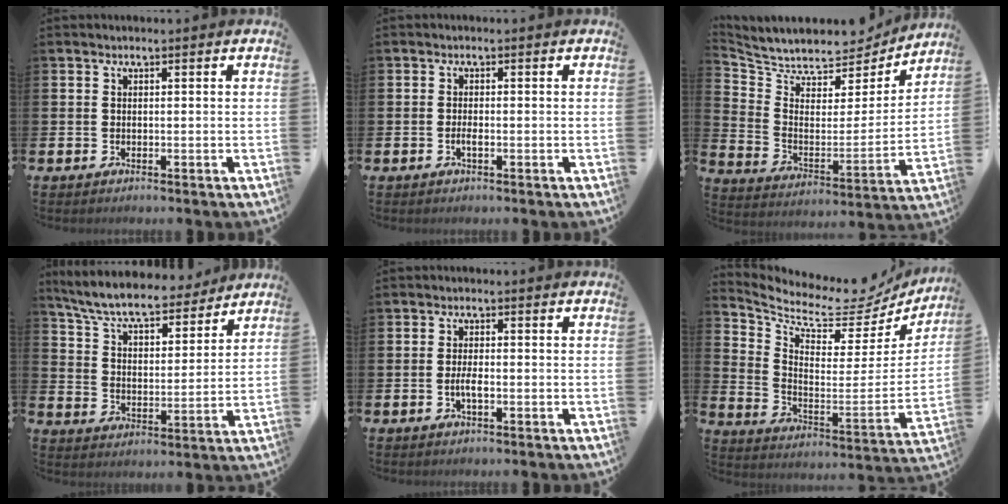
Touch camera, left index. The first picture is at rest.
{"total": 1.0, "force": [-0.4, 0.3, 0.9], "torque": [-0.020, 0.000, -0.006]}
{"total": 7.0, "force": [6.6, 2.2, 0.9], "torque": [-0.062, -0.060, 0.112]}
{"total": 8.0, "force": [7.4, 1.4, 2.7], "torque": [-0.087, -0.047, 0.129]}
{"total": 2.1, "force": [-0.6, 0.7, 1.9], "torque": [-0.032, 0.000, -0.012]}
{"total": 7.1, "force": [6.0, 2.9, 2.5], "torque": [-0.070, -0.062, 0.096]}